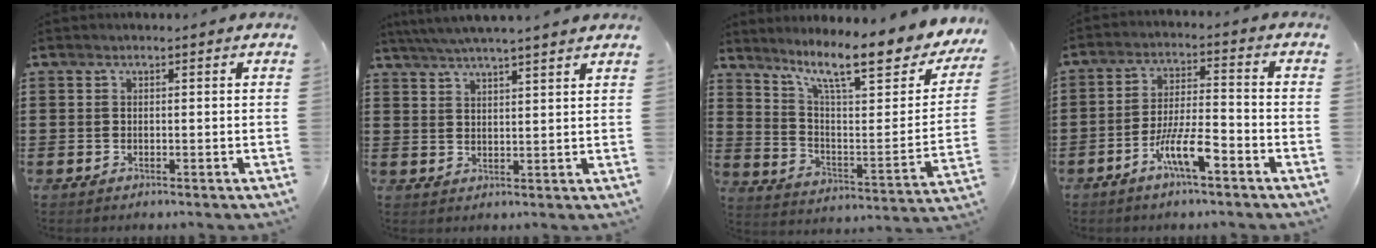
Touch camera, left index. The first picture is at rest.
{"total": 4.3, "force": [3.9, -0.5, 1.8], "torque": [-0.045, -0.013, 0.070]}
{"total": 12.3, "force": [9.2, 2.1, 7.9], "torque": [-0.155, -0.060, 0.148]}
{"total": 7.9, "force": [-4.4, 1.5, 6.3], "torque": [-0.136, -0.003, -0.086]}